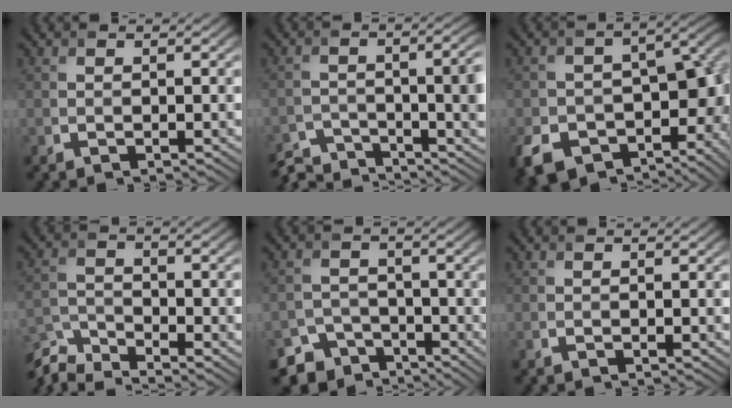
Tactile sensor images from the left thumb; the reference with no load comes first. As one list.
[{"total": 7.4, "force": [-5.2, 2.4, 4.8], "torque": [-0.079, -0.014, -0.094]}, {"total": 14.4, "force": [-5.4, 10.0, 8.9], "torque": [-0.145, -0.049, -0.077]}, {"total": 6.9, "force": [-6.1, 1.4, 2.7], "torque": [-0.063, -0.009, -0.130]}, {"total": 5.8, "force": [-4.4, 3.8, 0.8], "torque": [-0.013, -0.012, -0.073]}, {"total": 0.0}]